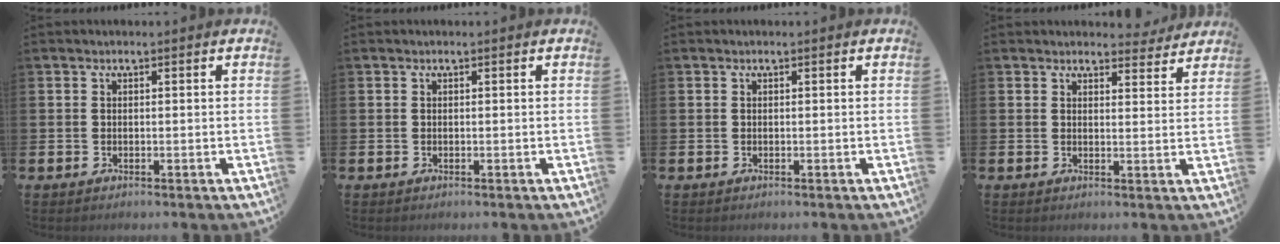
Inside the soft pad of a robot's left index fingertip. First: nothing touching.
{"total": 0.0}
{"total": 0.0}
{"total": 3.2, "force": [3.1, 0.7, 0.2], "torque": [0.007, -0.020, 0.052]}